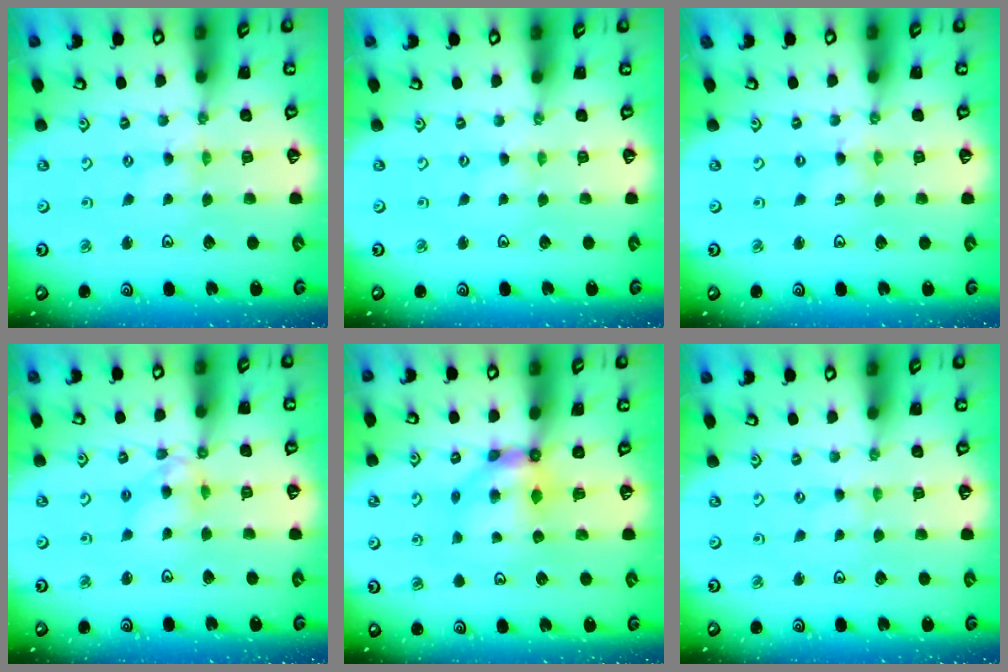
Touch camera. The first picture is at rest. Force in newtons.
{"total": 0.0}
{"total": 0.7, "press": 0.7, "slide": 0.2}
{"total": 9.2, "press": 9.1, "slide": 0.7}
{"total": 7.3, "press": 7.3, "slide": 0.4}
{"total": 0.0}